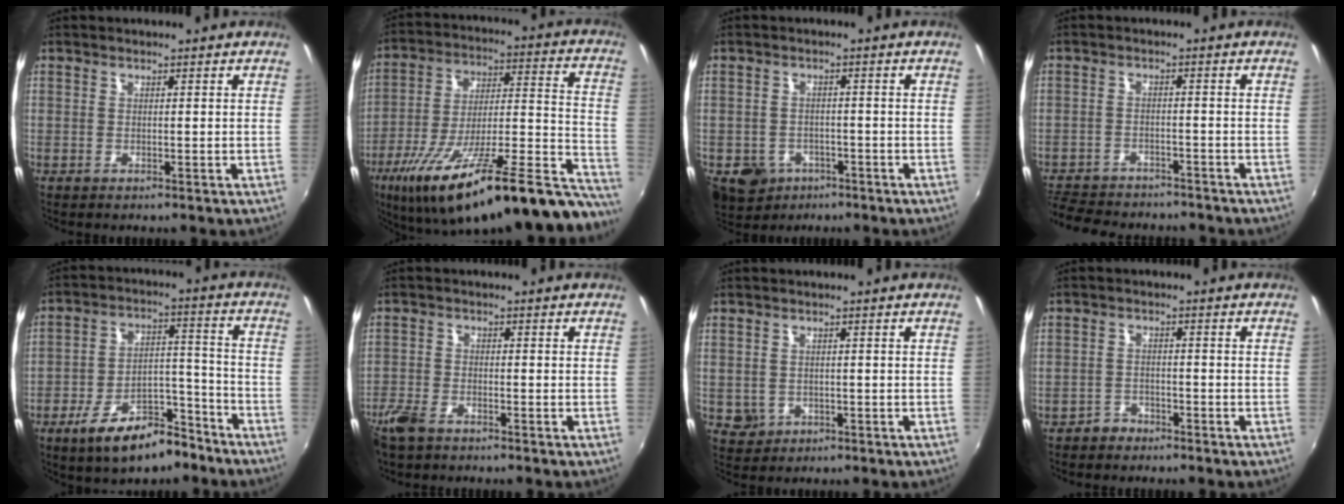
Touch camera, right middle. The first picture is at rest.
{"total": 34.8, "force": [-25.1, 7.7, 22.9], "torque": [-0.331, -0.031, -0.369]}
{"total": 8.3, "force": [-4.5, 6.3, 2.9], "torque": [-0.077, -0.003, -0.063]}
{"total": 13.5, "force": [-11.7, 4.8, 4.8], "torque": [-0.124, -0.008, -0.177]}
{"total": 14.2, "force": [-10.0, 6.2, 8.0], "torque": [-0.147, 0.021, -0.148]}
{"total": 5.7, "force": [-4.4, 2.3, 2.7], "torque": [-0.076, -0.012, -0.091]}
{"total": 2.8, "force": [-0.5, 2.7, 0.7], "torque": [-0.015, -0.002, 0.000]}
{"total": 2.7, "force": [-2.3, 1.5, 0.1], "torque": [-0.006, 0.009, -0.042]}